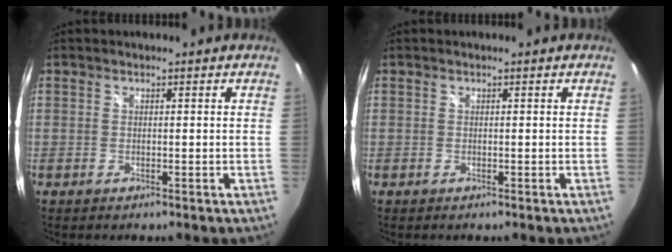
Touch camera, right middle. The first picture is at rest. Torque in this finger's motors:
{"motor_torque": [0.10, -0.16, 0.00, 0.00]}